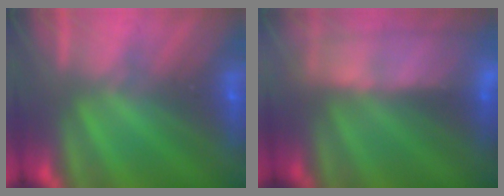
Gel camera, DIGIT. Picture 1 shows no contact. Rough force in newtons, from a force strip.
{"total": 6.9}